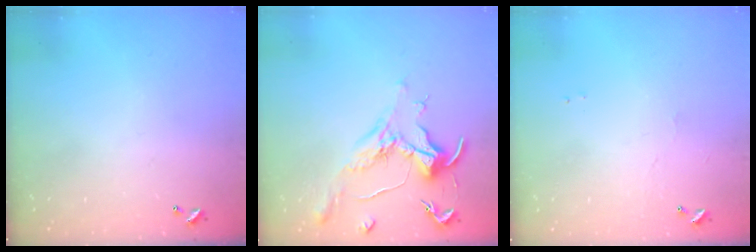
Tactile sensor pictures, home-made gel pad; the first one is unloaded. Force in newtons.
{"total": 1.8, "press": 1.5, "slide": 0.9}
{"total": 1.2, "press": 1.1, "slide": 0.3}